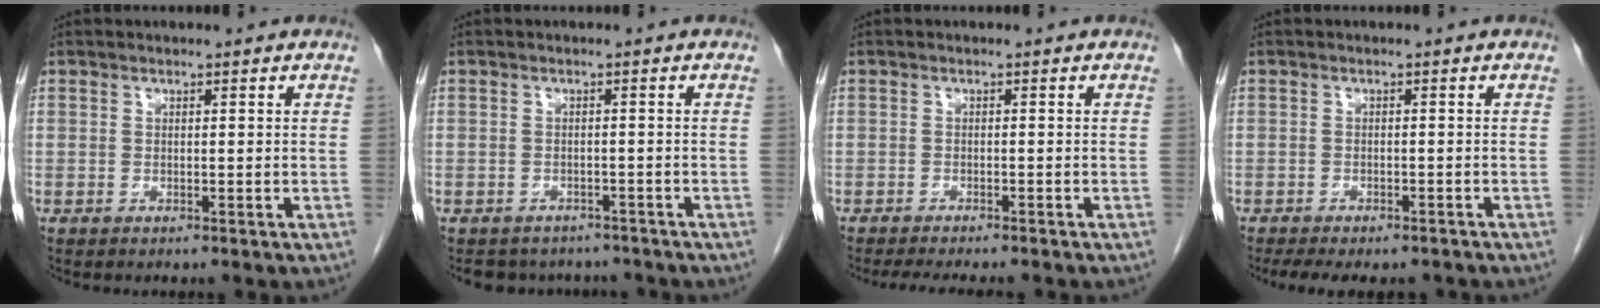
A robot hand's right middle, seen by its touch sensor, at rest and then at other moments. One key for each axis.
{"total": 6.2, "fx": -5.5, "fy": 2.8, "fz": 0.4, "tx": 0.002, "ty": 0.009, "tz": -0.064}
{"total": 7.5, "fx": -6.5, "fy": 1.4, "fz": 3.5, "tx": -0.045, "ty": -0.009, "tz": -0.090}
{"total": 9.6, "fx": -7.9, "fy": 3.4, "fz": 4.3, "tx": -0.070, "ty": -0.005, "tz": -0.102}